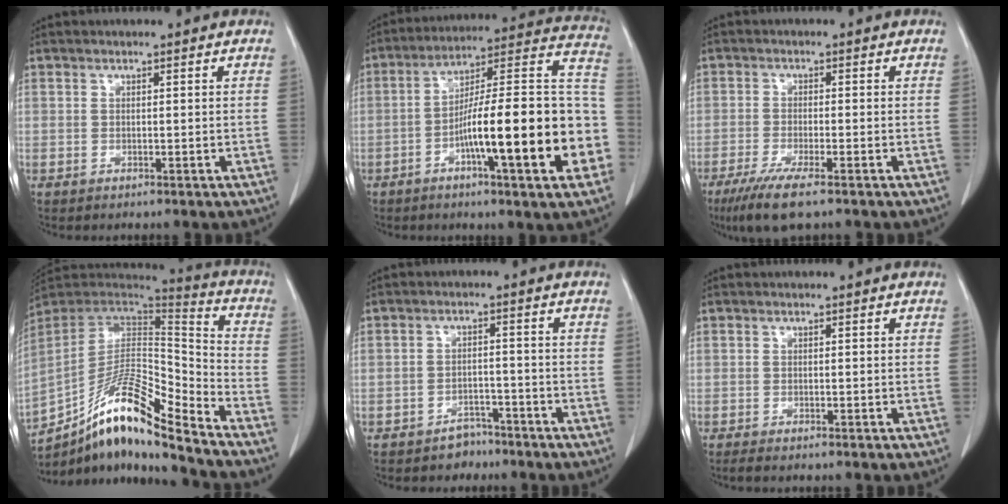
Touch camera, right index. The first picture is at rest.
{"total": 22.8, "force": [-6.5, 2.6, 21.7], "torque": [-0.252, 0.021, -0.095]}
{"total": 6.9, "force": [-4.5, 0.8, 5.2], "torque": [-0.098, -0.019, -0.075]}
{"total": 18.1, "force": [-13.6, 1.8, 11.7], "torque": [-0.225, 0.012, -0.245]}
{"total": 3.7, "force": [-3.0, 2.1, 0.5], "torque": [-0.009, 0.011, -0.038]}
{"total": 0.8, "force": [-0.6, -0.1, 0.5], "torque": [-0.012, -0.001, -0.011]}